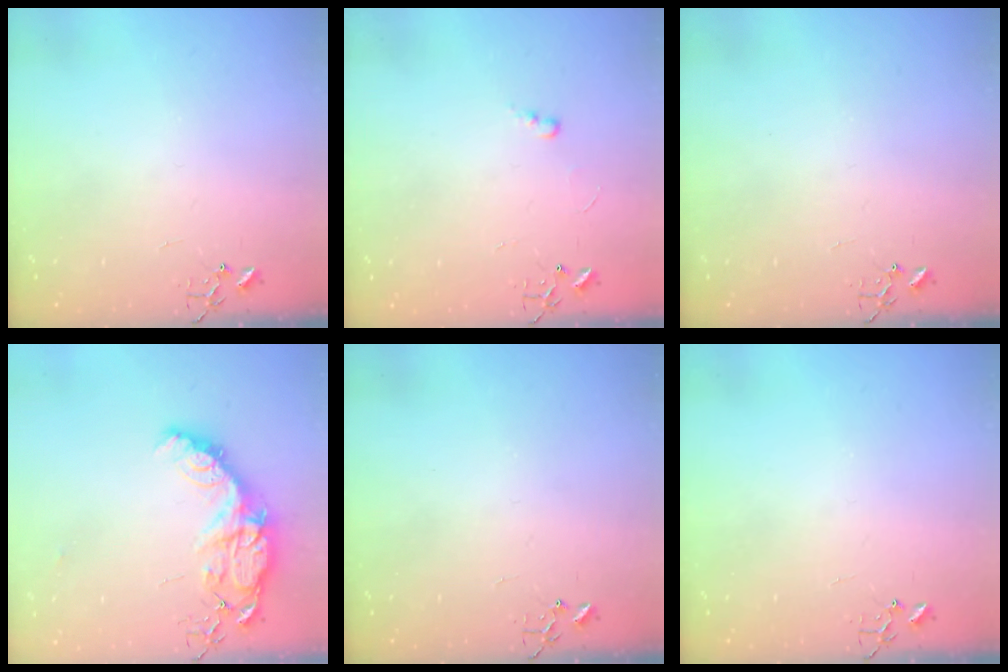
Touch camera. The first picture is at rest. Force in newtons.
{"total": 4.8, "press": 4.7, "slide": 0.6}
{"total": 0.0}
{"total": 17.2, "press": 17.1, "slide": 1.2}
{"total": 0.0}
{"total": 0.0}